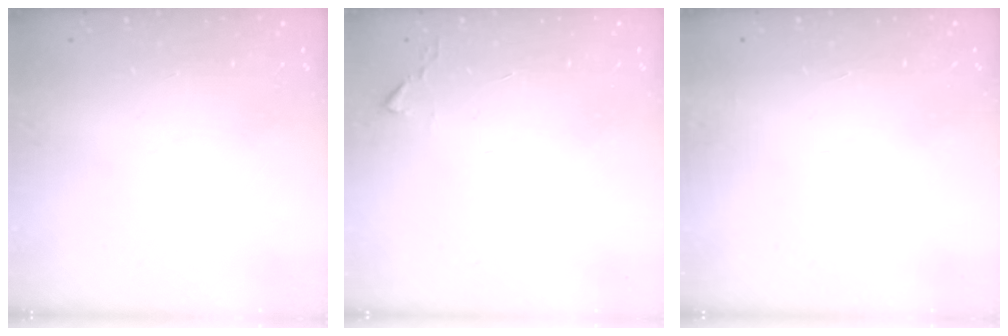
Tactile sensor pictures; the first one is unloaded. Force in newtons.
{"total": 2.4, "press": 2.4, "slide": 0.3}
{"total": 3.6, "press": 3.6, "slide": 0.1}